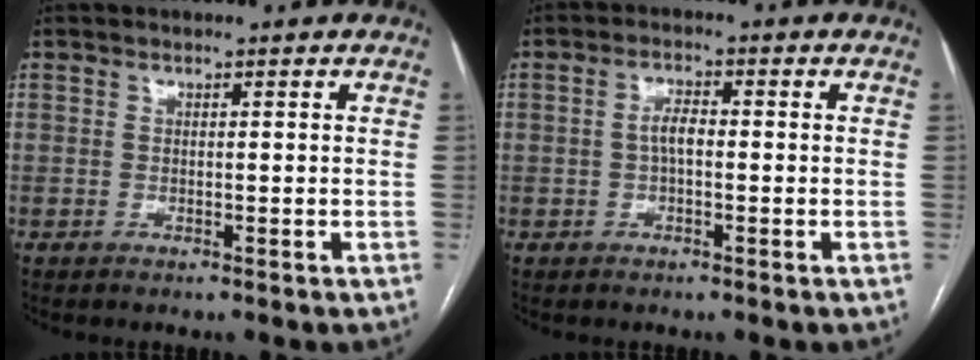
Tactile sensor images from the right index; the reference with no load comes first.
{"total": 2.8, "force": [-0.2, 1.1, 2.5], "torque": [-0.050, 0.009, -0.003]}